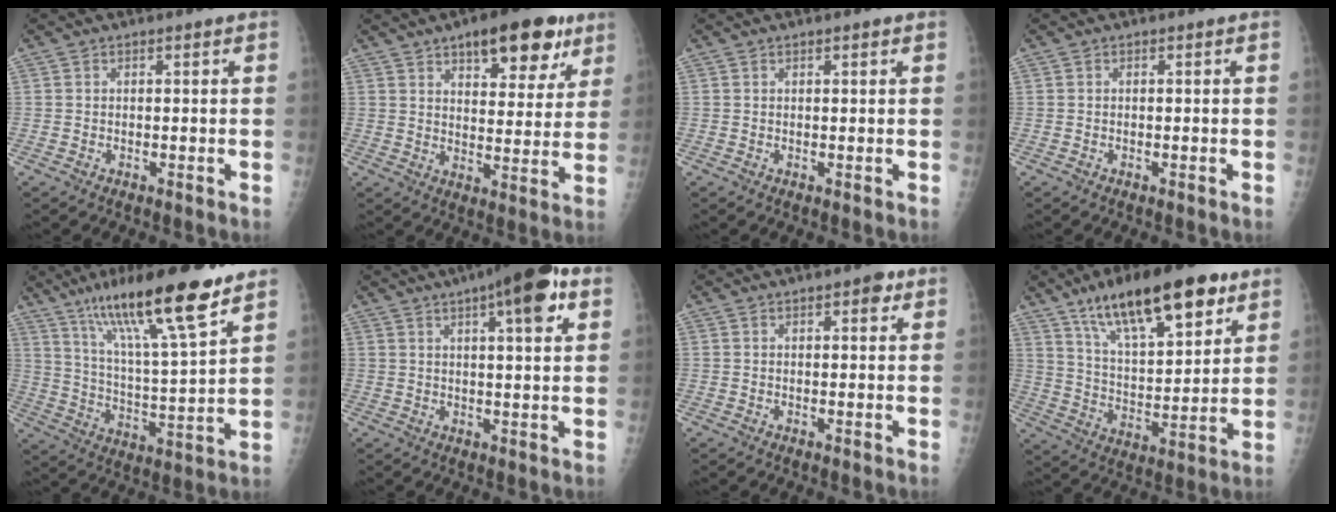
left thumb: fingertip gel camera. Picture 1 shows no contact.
{"total": 15.8, "force": [9.3, 6.8, 10.8], "torque": [-0.101, -0.032, 0.131]}
{"total": 1.1, "force": [0.8, 0.4, 0.7], "torque": [-0.009, -0.002, 0.011]}
{"total": 0.0}
{"total": 21.1, "force": [14.0, 3.3, 15.4], "torque": [-0.250, -0.055, 0.241]}
{"total": 13.0, "force": [6.7, 3.4, 10.7], "torque": [-0.138, -0.007, 0.092]}
{"total": 3.1, "force": [1.8, 1.3, 2.2], "torque": [-0.018, -0.005, 0.021]}
{"total": 22.0, "force": [13.3, 7.8, 15.6], "torque": [-0.224, -0.043, 0.229]}